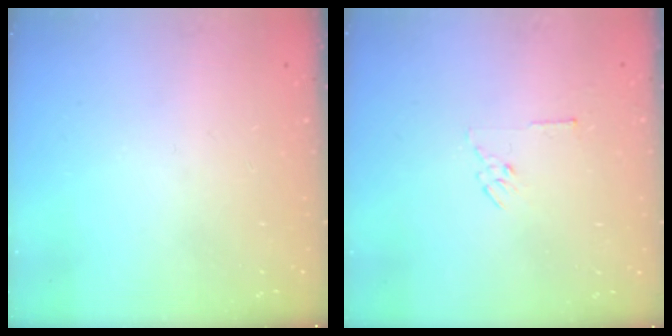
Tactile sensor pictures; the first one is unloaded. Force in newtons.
{"total": 5.7, "press": 5.7, "slide": 0.7}